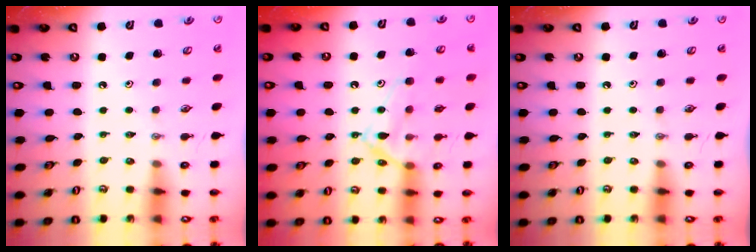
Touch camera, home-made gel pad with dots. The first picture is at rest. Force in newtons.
{"total": 15.8, "press": 15.8, "slide": 1.1}
{"total": 0.0}